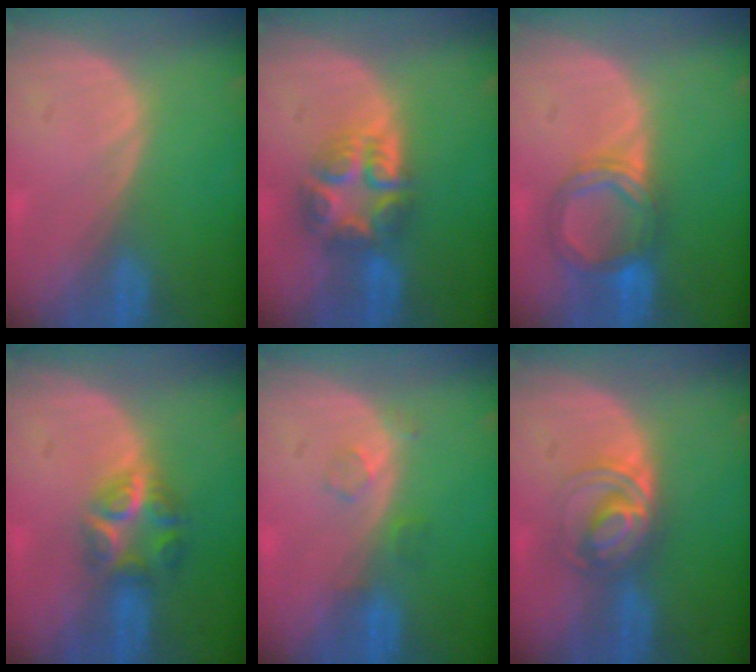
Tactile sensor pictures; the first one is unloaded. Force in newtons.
{"total": 7.7, "press": 6.7, "slide": 3.8}
{"total": 5.6, "press": 5.6, "slide": 0.4}
{"total": 5.9, "press": 5.5, "slide": 2.2}
{"total": 2.1, "press": 2.1, "slide": 0.2}
{"total": 5.9, "press": 5.5, "slide": 2.1}